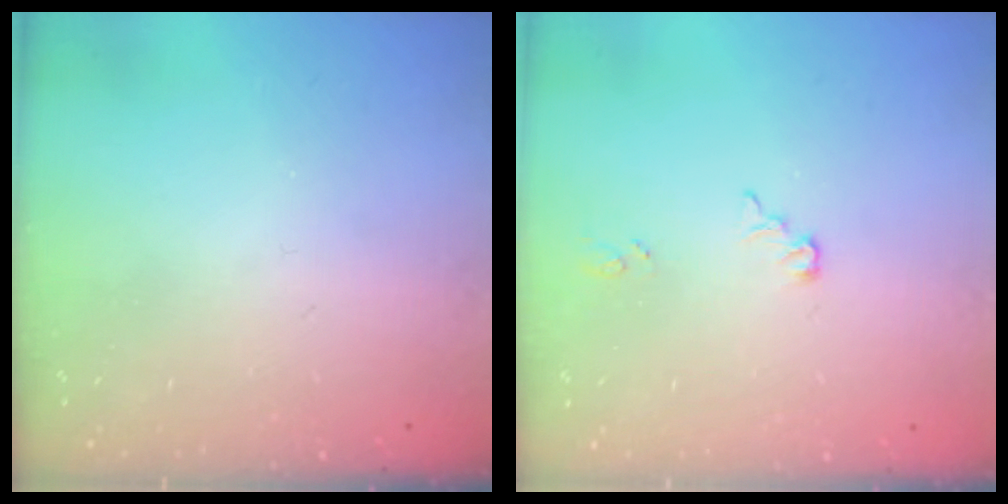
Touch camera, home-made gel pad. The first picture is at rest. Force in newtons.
{"total": 4.9, "press": 4.9, "slide": 0.3}